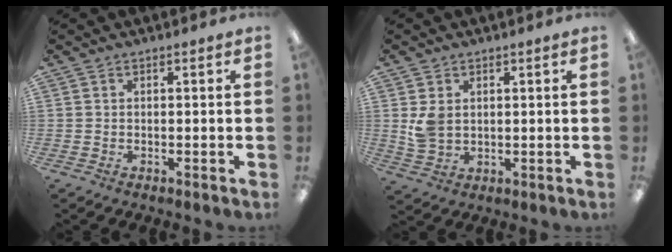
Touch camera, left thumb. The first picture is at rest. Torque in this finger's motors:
{"motor_torque": [-0.10, 0.48, -0.04, -0.08, 0.01]}